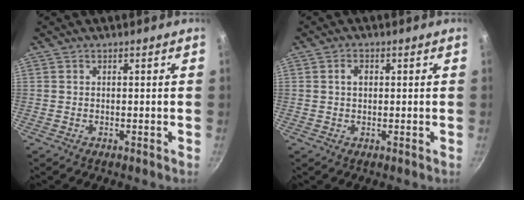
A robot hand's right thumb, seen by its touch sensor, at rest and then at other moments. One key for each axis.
{"total": 2.0, "fx": 0.3, "fy": 1.4, "fz": 1.4, "tx": -0.016, "ty": 0.005, "tz": 0.005}